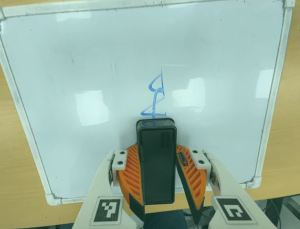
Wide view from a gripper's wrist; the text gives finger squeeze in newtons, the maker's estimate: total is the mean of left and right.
{"total": 7.3, "left": 7.9, "right": 6.7}